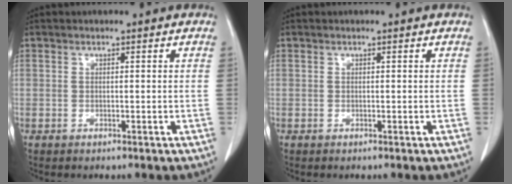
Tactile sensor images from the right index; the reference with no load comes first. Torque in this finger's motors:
{"motor_torque": [-0.01, 0.01, 0.00, 0.00]}